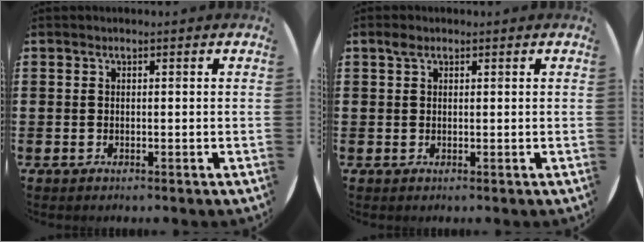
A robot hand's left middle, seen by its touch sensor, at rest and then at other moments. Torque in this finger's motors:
{"motor_torque": [0.62, -0.39, -0.13, -0.03]}